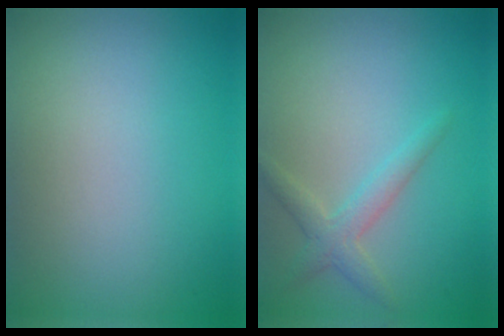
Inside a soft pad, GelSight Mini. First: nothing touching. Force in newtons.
{"total": 2.2, "press": 2.2, "slide": 0.1}